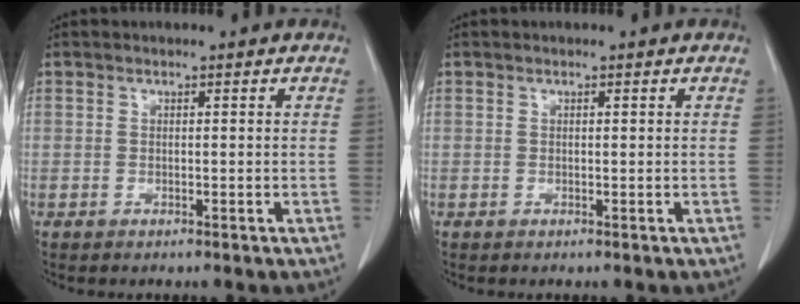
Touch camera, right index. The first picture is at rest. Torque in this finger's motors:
{"motor_torque": [0.20, -0.10, 0.02, 0.01]}